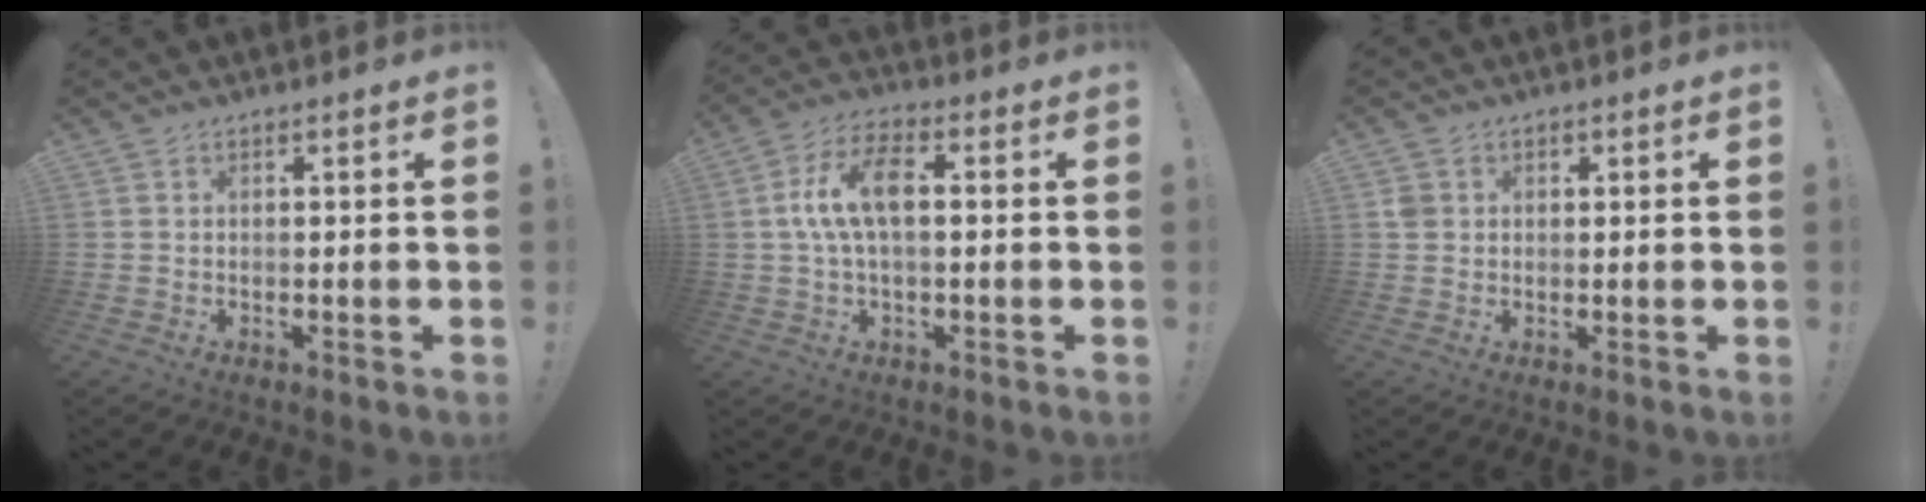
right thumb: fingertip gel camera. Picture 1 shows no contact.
{"total": 10.7, "force": [1.0, 4.9, 9.4], "torque": [-0.181, 0.009, 0.018]}
{"total": 2.8, "force": [0.8, 2.5, 0.9], "torque": [-0.015, 0.005, 0.017]}